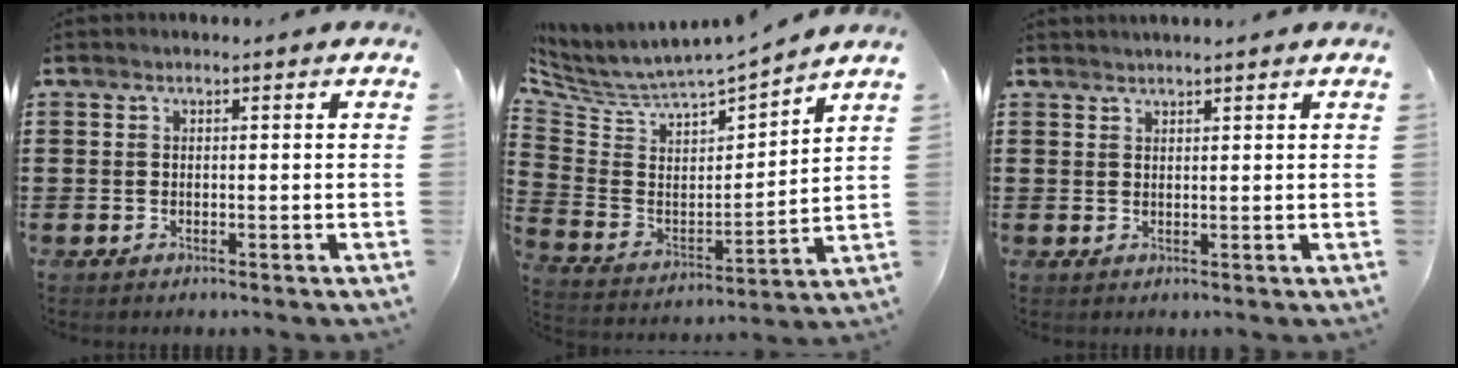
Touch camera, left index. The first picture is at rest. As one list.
[{"total": 4.3, "force": [3.9, 1.5, 1.1], "torque": [-0.050, -0.044, 0.060]}, {"total": 1.2, "force": [1.1, -0.1, 0.2], "torque": [-0.004, -0.001, 0.023]}]